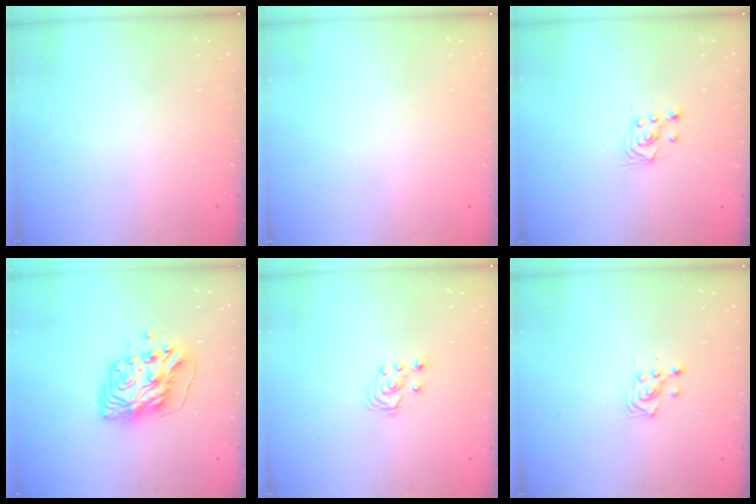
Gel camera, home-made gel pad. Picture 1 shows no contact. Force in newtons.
{"total": 0.0}
{"total": 2.9, "press": 2.7, "slide": 1.0}
{"total": 10.0, "press": 9.9, "slide": 1.4}
{"total": 2.8, "press": 2.7, "slide": 0.7}
{"total": 3.0, "press": 2.9, "slide": 0.8}